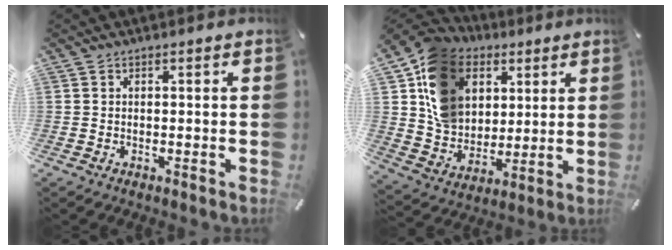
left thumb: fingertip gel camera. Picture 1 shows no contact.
{"total": 15.5, "force": [5.3, 12.9, 6.9], "torque": [-0.146, -0.013, 0.104]}